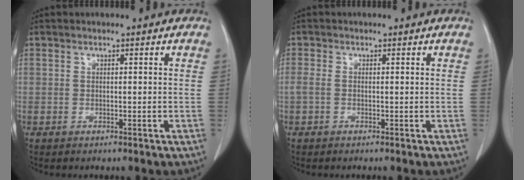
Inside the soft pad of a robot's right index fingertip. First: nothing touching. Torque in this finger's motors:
{"motor_torque": [0.13, 0.04, 0.08, 0.03]}